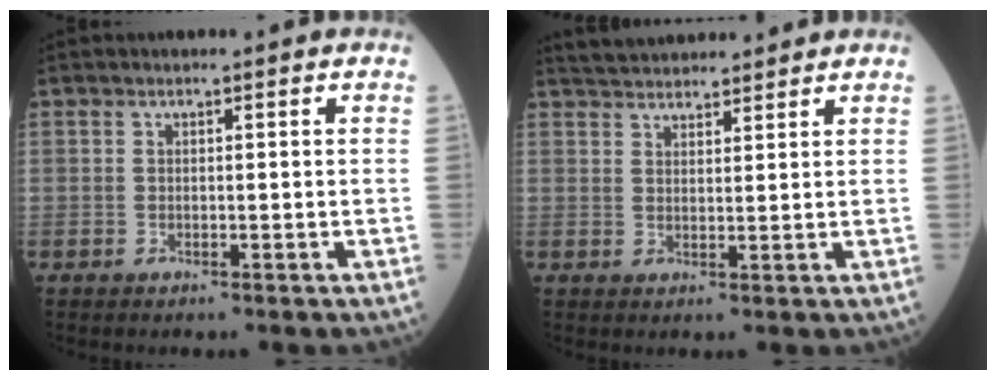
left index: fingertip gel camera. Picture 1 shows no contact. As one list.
[{"total": 8.1, "force": [7.7, 1.7, 2.0], "torque": [-0.034, 0.030, 0.120]}]